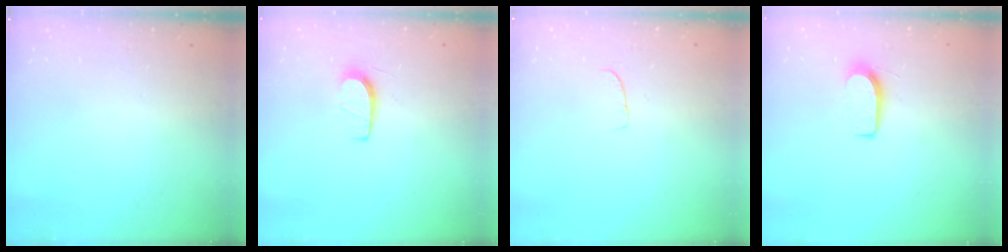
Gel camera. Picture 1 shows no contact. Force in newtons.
{"total": 5.6, "press": 5.6, "slide": 0.7}
{"total": 3.3, "press": 3.3, "slide": 0.3}
{"total": 6.1, "press": 6.1, "slide": 0.6}